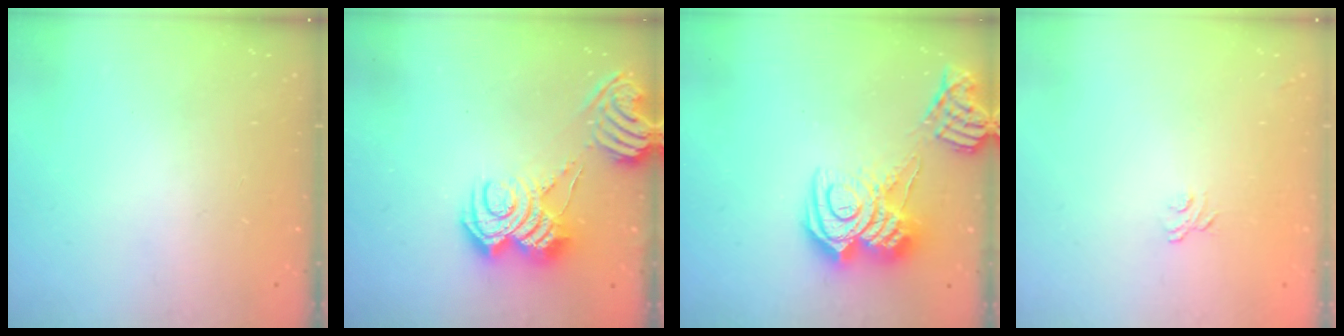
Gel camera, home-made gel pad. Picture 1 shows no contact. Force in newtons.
{"total": 9.1, "press": 9.1, "slide": 0.5}
{"total": 15.0, "press": 14.9, "slide": 1.8}
{"total": 3.2, "press": 3.1, "slide": 1.0}